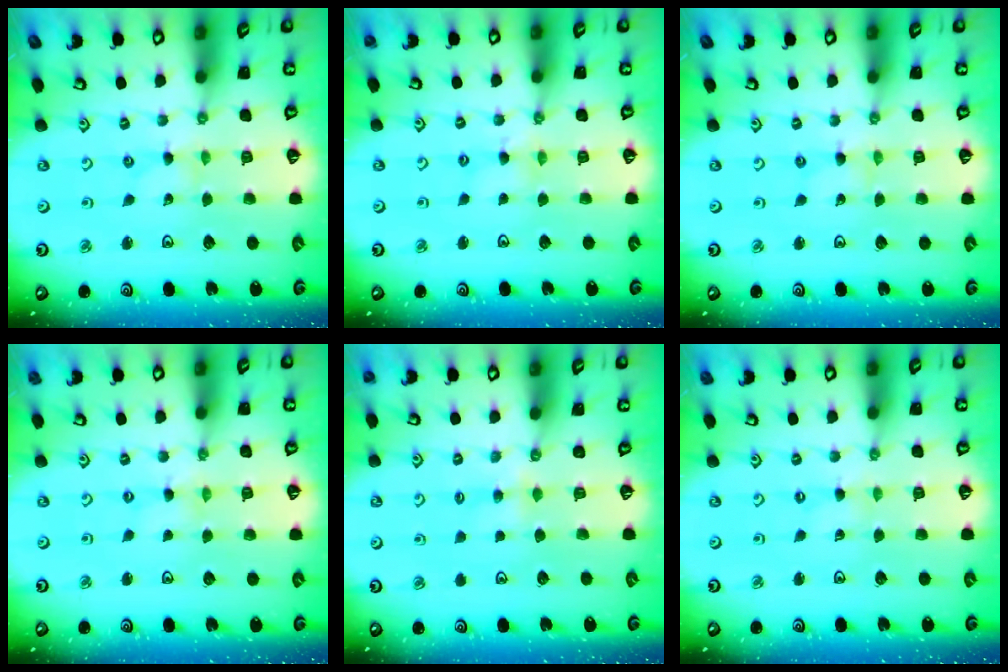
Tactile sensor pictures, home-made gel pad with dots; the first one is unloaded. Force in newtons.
{"total": 2.2, "press": 2.2, "slide": 0.3}
{"total": 0.0}
{"total": 0.0}
{"total": 2.8, "press": 2.8, "slide": 0.4}
{"total": 0.0}